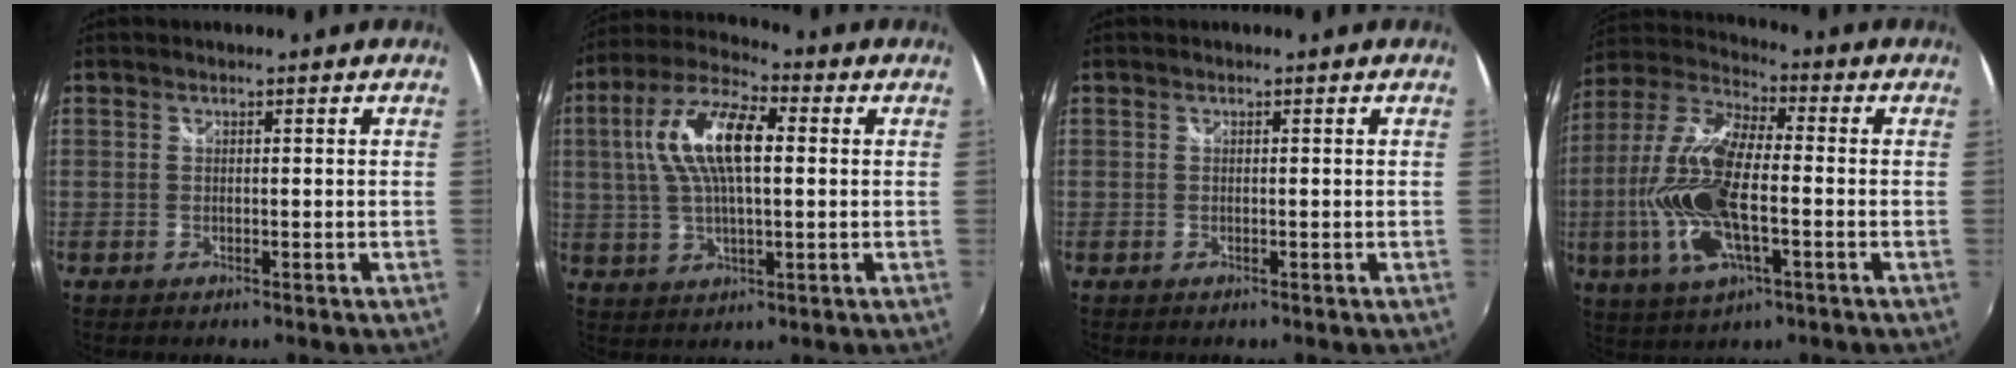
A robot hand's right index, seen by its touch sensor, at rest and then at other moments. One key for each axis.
{"total": 14.0, "fx": 2.4, "fy": 5.4, "fz": 12.7, "tx": -0.246, "ty": 0.022, "tz": 0.038}
{"total": 0.0}
{"total": 18.3, "fx": -3.5, "fy": 7.1, "fz": 16.5, "tx": -0.352, "ty": -0.006, "tz": -0.070}